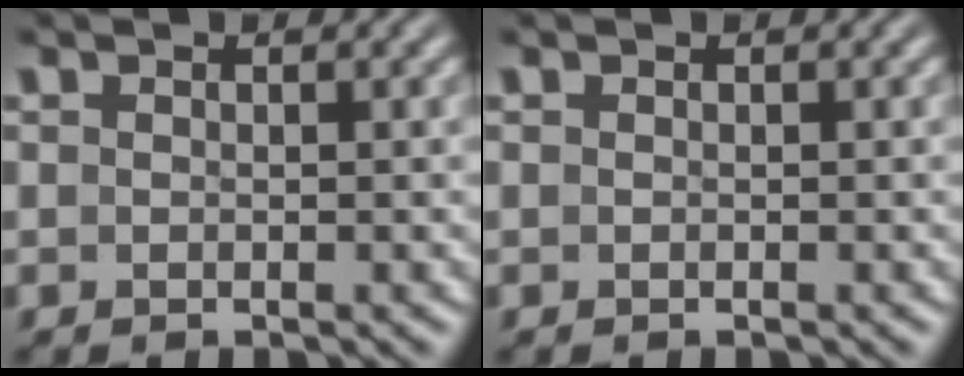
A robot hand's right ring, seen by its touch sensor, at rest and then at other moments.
{"total": 0.0}